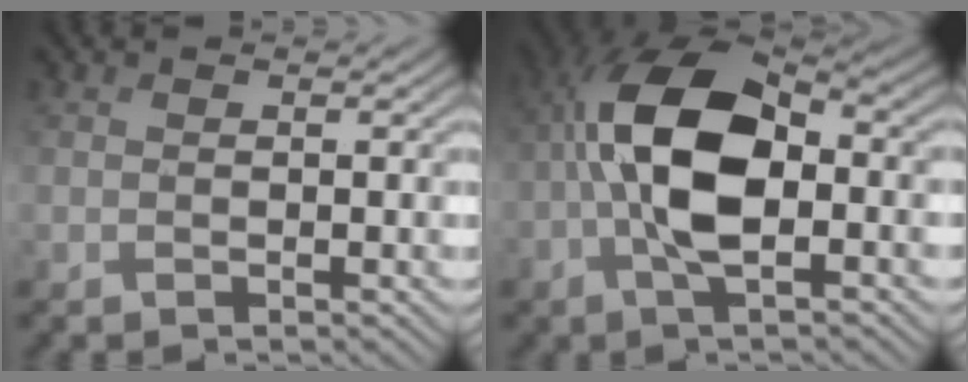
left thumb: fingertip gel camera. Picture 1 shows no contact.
{"total": 11.5, "force": [-1.2, 5.7, 9.9], "torque": [-0.198, 0.015, -0.033]}